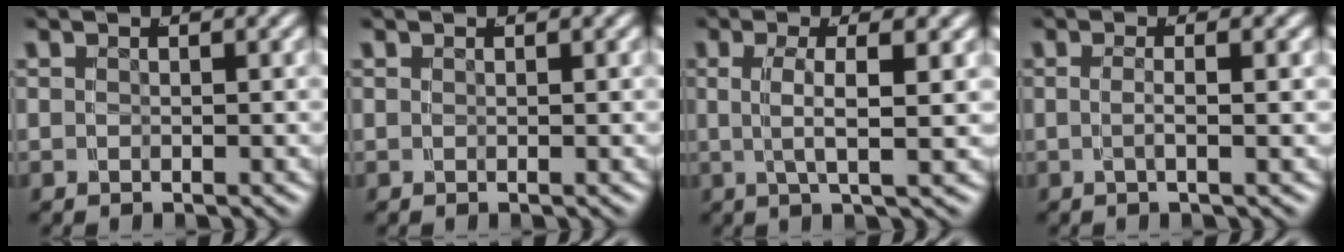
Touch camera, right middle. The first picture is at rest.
{"total": 0.0}
{"total": 3.0, "force": [0.8, -0.3, 2.9], "torque": [-0.045, 0.005, 0.014]}
{"total": 1.5, "force": [-0.3, -0.8, 1.3], "torque": [-0.022, 0.002, -0.005]}